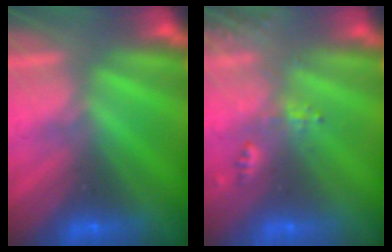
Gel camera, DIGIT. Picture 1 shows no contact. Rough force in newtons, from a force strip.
{"total": 2.4}